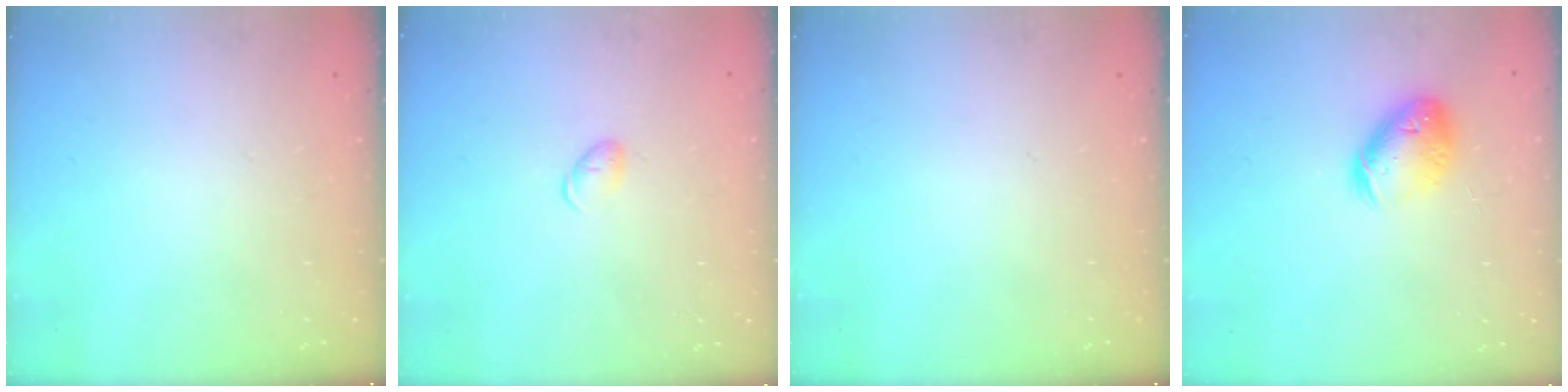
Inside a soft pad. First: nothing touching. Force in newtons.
{"total": 4.1, "press": 4.0, "slide": 0.8}
{"total": 0.0}
{"total": 12.4, "press": 12.3, "slide": 1.6}